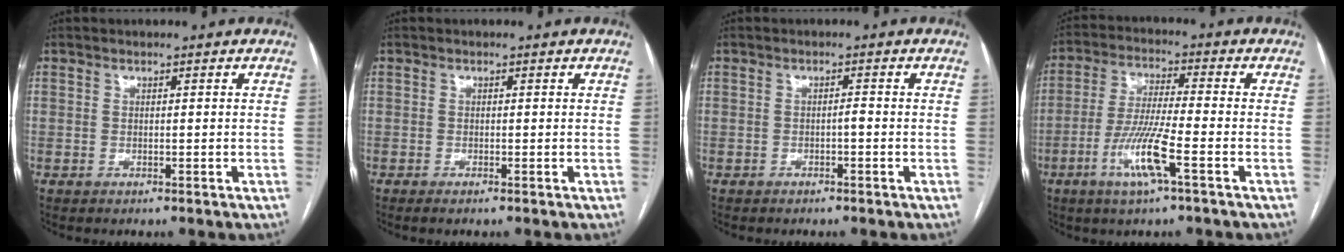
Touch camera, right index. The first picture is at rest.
{"total": 0.8, "force": [-0.6, 0.0, 0.6], "torque": [-0.011, -0.002, -0.012]}
{"total": 1.0, "force": [-0.4, 0.1, 0.9], "torque": [-0.014, 0.003, -0.008]}
{"total": 9.4, "force": [-3.9, 0.1, 8.6], "torque": [-0.174, -0.010, -0.079]}